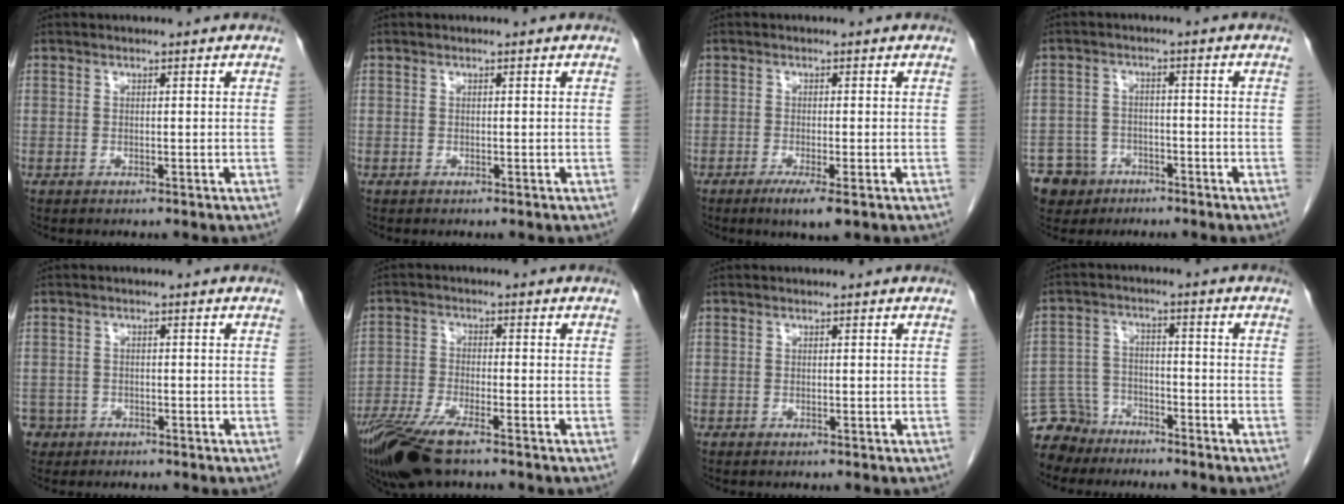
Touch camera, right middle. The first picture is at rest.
{"total": 0.0}
{"total": 3.5, "force": [-1.9, 0.3, 2.9], "torque": [-0.049, -0.011, -0.032]}
{"total": 6.7, "force": [-4.4, 5.1, 0.7], "torque": [-0.016, 0.004, -0.072]}
{"total": 3.6, "force": [-2.2, 2.8, 0.0], "torque": [0.000, 0.007, -0.038]}
{"total": 11.2, "force": [-8.1, 2.2, 7.4], "torque": [-0.143, -0.023, -0.145]}
{"total": 0.0}
{"total": 7.2, "force": [-6.2, 3.5, -0.5], "torque": [0.007, 0.007, -0.118]}